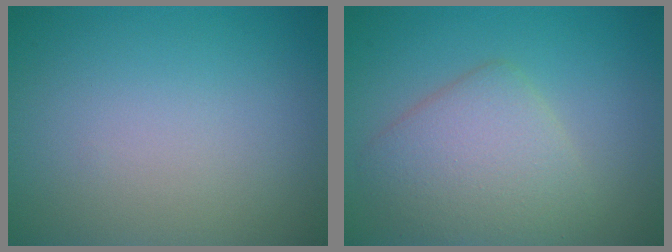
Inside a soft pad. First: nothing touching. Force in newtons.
{"total": 4.8, "press": 4.8, "slide": 0.1}